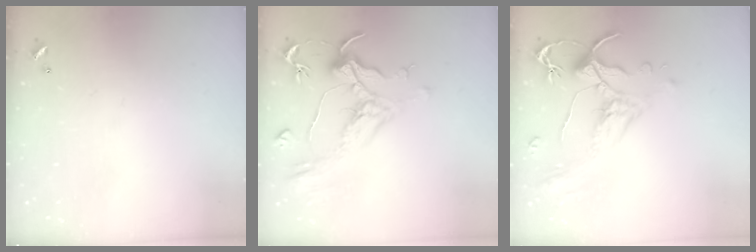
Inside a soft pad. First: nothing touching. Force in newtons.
{"total": 1.1, "press": 0.1, "slide": 1.1}
{"total": 1.5, "press": 1.0, "slide": 1.1}